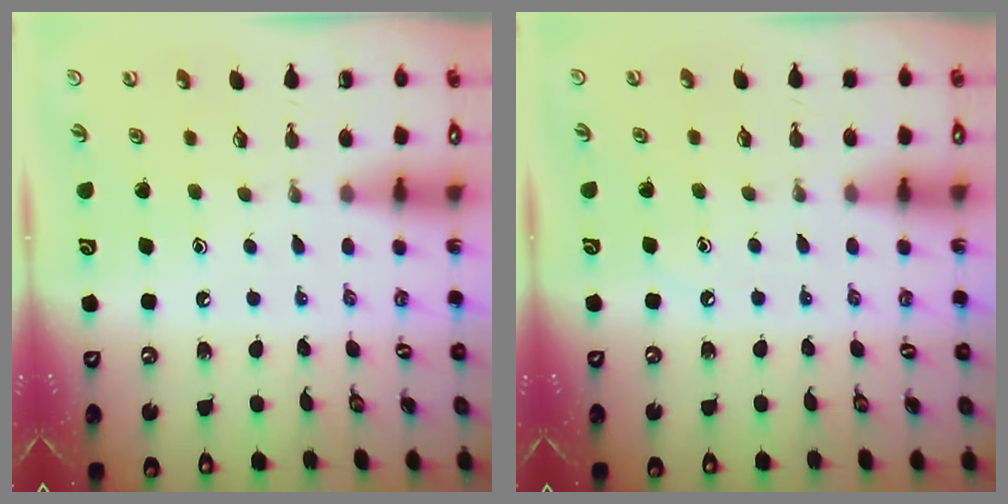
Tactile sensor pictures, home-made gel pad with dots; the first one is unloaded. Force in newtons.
{"total": 2.3, "press": 2.2, "slide": 0.4}